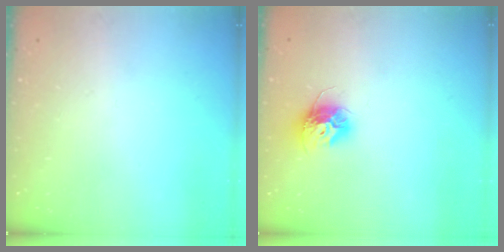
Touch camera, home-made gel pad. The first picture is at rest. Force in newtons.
{"total": 10.3, "press": 10.3, "slide": 0.7}